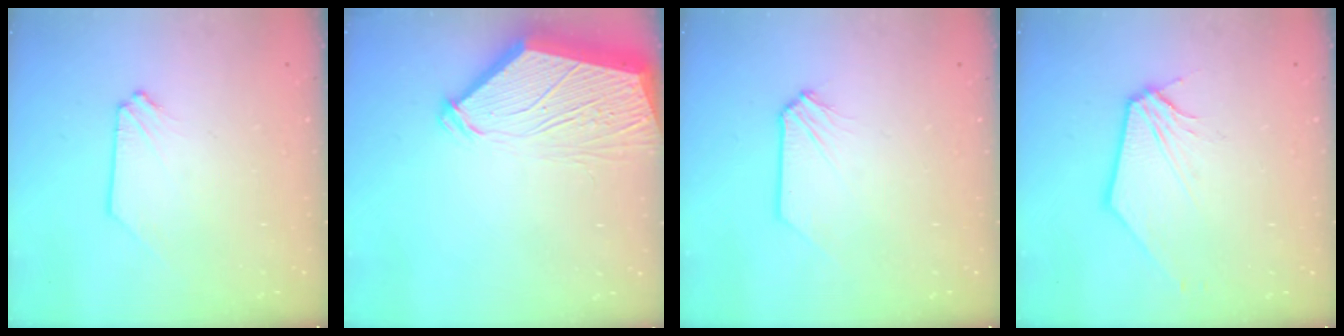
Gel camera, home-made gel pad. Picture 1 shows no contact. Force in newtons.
{"total": 9.6, "press": 9.5, "slide": 1.3}
{"total": 0.0}
{"total": 1.8, "press": 1.8, "slide": 0.3}